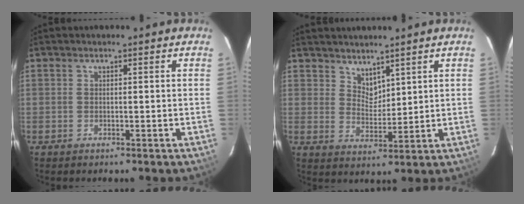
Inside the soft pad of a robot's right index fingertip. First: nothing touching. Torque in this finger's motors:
{"motor_torque": [-0.14, 0.03, -0.06, 0.00]}